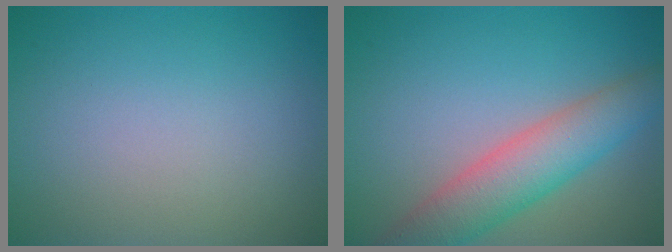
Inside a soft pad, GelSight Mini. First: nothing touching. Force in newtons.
{"total": 5.9, "press": 5.9, "slide": 0.2}